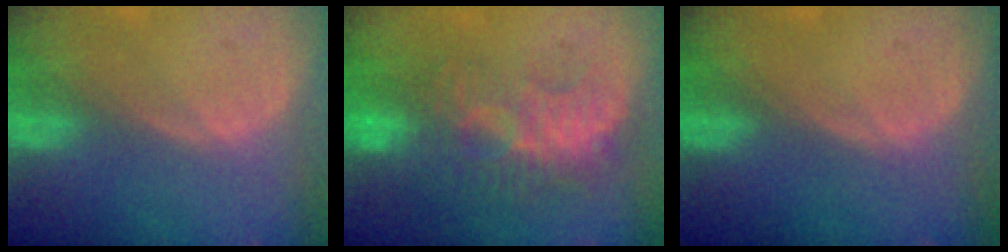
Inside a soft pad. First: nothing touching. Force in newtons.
{"total": 9.1, "press": 8.7, "slide": 2.9}
{"total": 0.0}